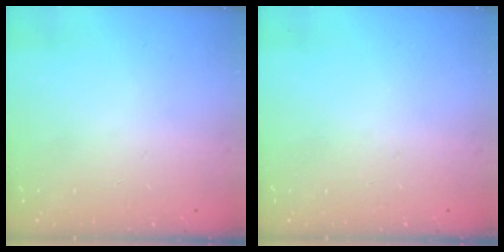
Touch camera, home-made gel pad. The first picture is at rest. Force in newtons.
{"total": 0.0}